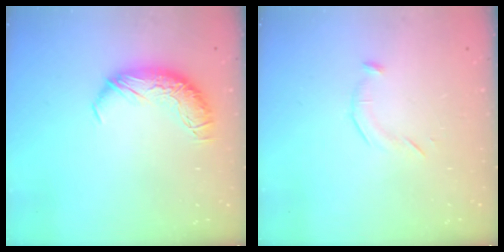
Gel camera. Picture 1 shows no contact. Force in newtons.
{"total": 5.4, "press": 5.3, "slide": 1.0}